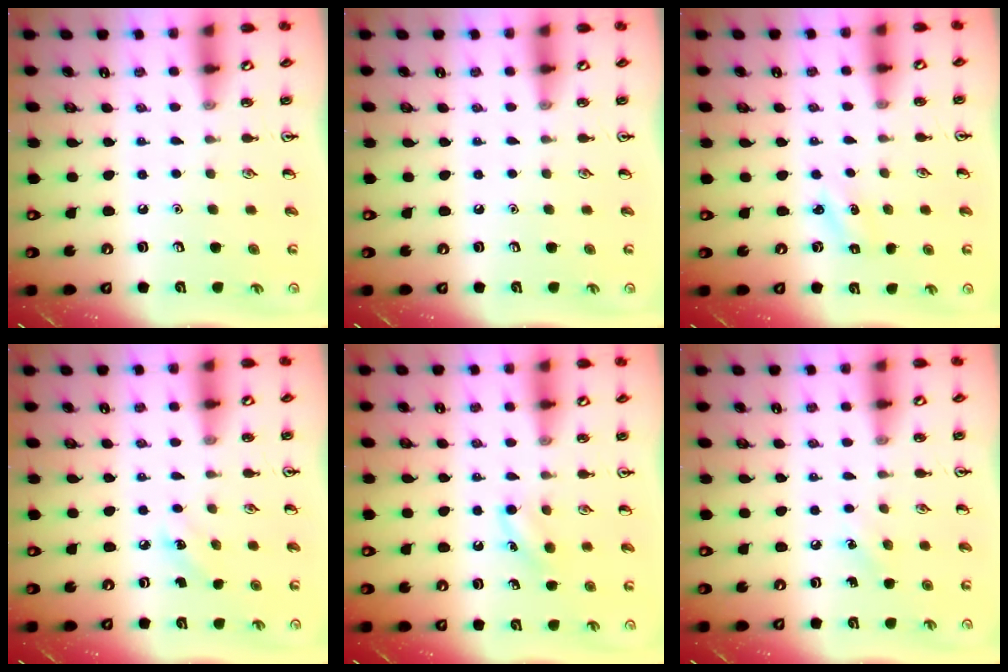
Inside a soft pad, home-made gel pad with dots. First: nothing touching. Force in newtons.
{"total": 0.0}
{"total": 1.6, "press": 1.5, "slide": 0.6}
{"total": 4.2, "press": 4.0, "slide": 1.4}
{"total": 6.1, "press": 5.8, "slide": 1.6}
{"total": 4.9, "press": 4.6, "slide": 1.7}